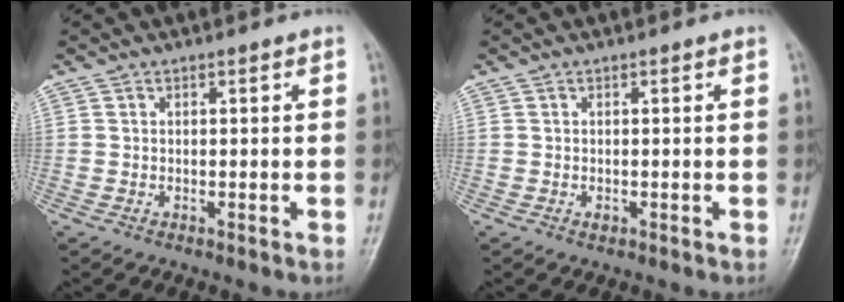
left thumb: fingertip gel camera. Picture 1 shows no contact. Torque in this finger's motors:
{"motor_torque": [0.07, 0.05, 0.20, -0.06, 0.00]}